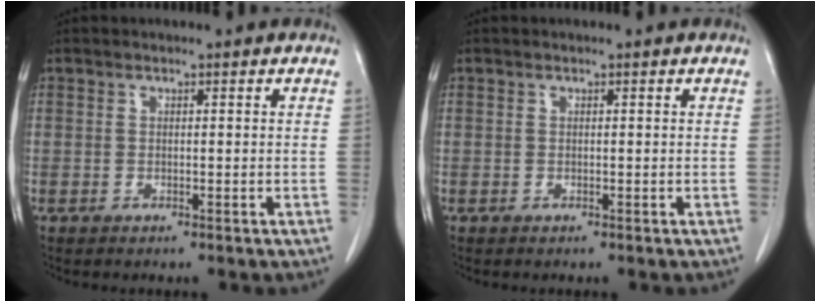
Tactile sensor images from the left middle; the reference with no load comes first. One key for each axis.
{"total": 0.0}